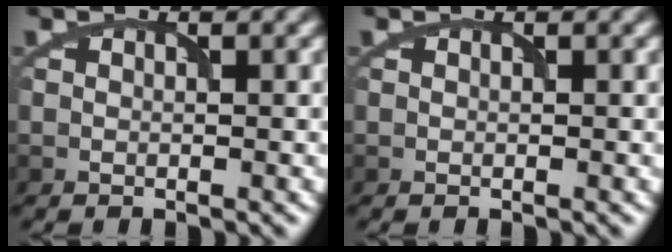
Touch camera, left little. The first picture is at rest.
{"total": 0.0}